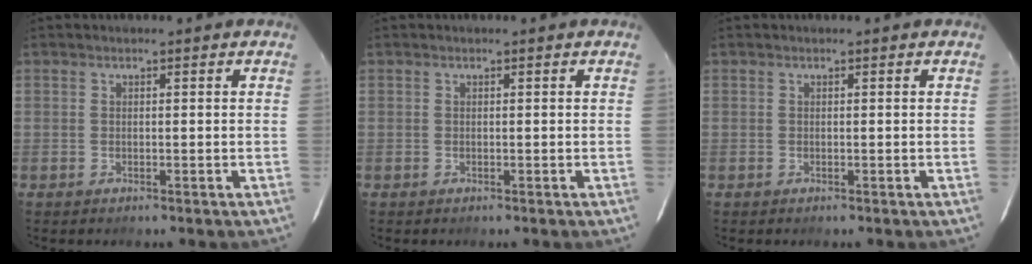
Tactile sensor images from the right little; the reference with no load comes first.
{"total": 0.0}
{"total": 0.0}